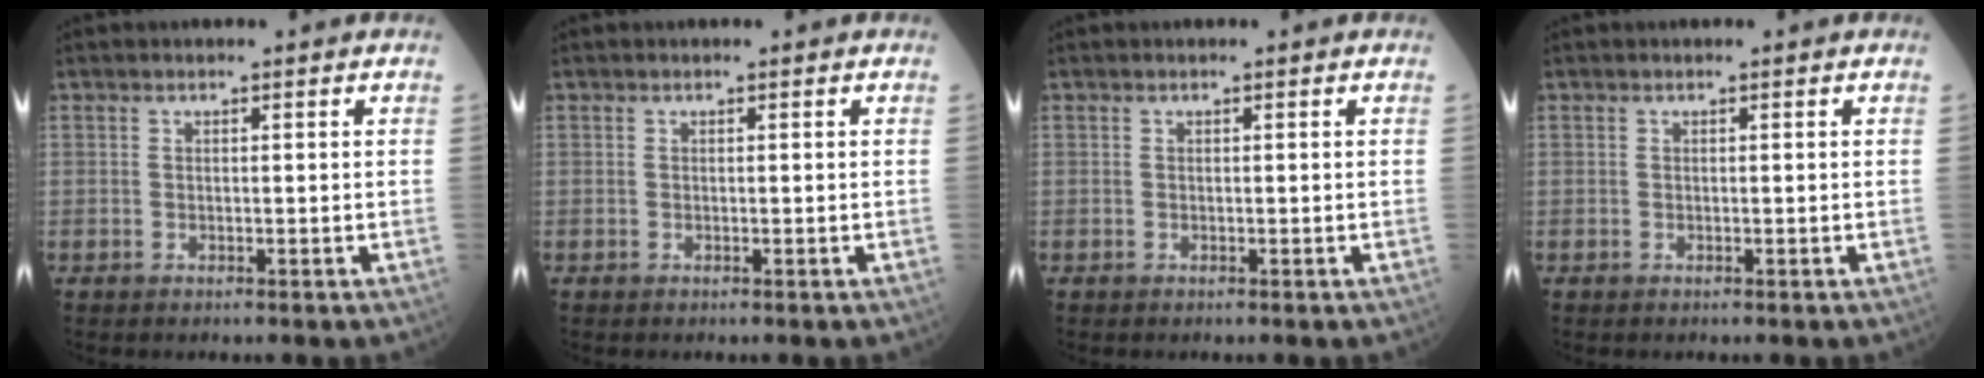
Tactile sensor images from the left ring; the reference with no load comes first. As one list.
[{"total": 0.0}, {"total": 0.0}, {"total": 0.0}]